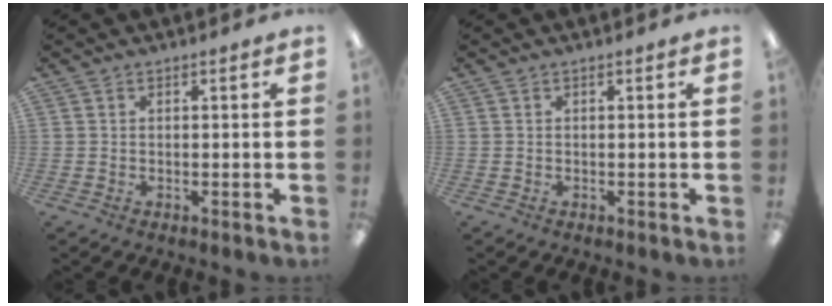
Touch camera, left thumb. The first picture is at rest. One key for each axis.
{"total": 0.0}